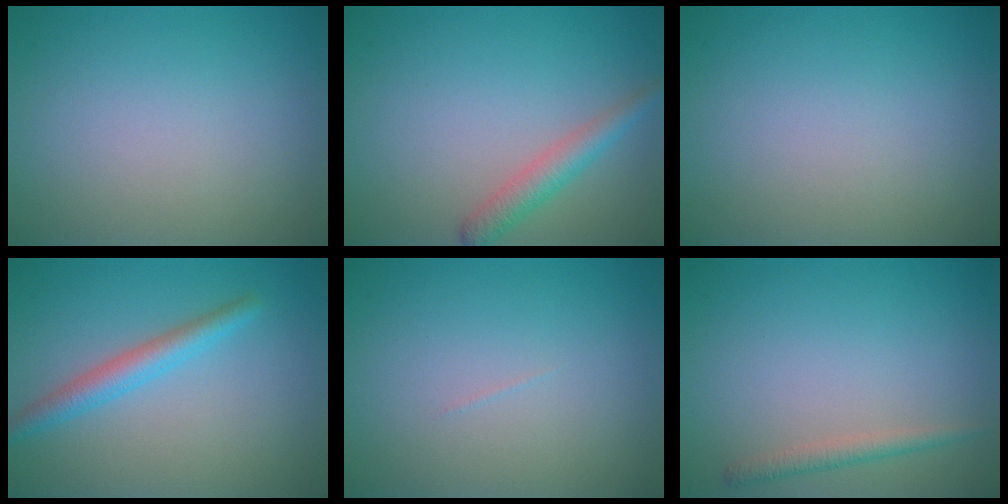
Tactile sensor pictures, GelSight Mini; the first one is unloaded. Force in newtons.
{"total": 2.5, "press": 2.5, "slide": 0.1}
{"total": 0.0}
{"total": 2.7, "press": 2.7, "slide": 0.1}
{"total": 0.0}
{"total": 1.5, "press": 1.5, "slide": 0.1}